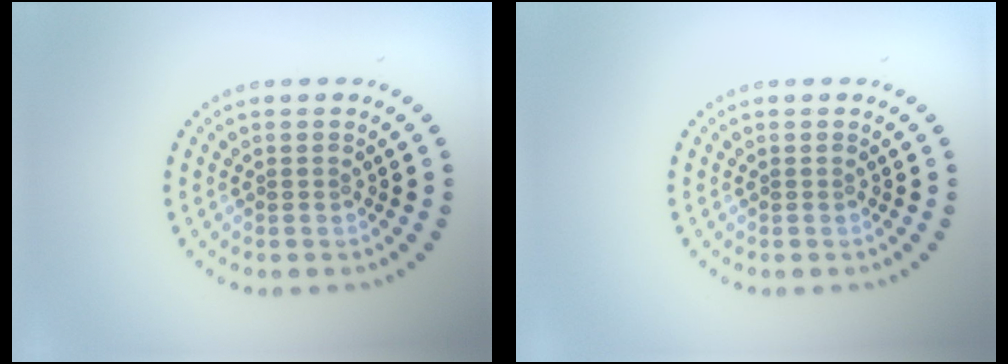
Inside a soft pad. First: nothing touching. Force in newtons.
{"total": 0.0}